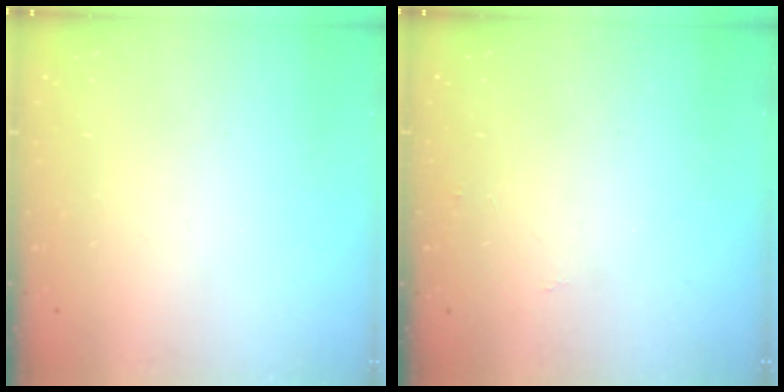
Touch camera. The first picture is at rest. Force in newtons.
{"total": 3.7, "press": 3.6, "slide": 0.5}